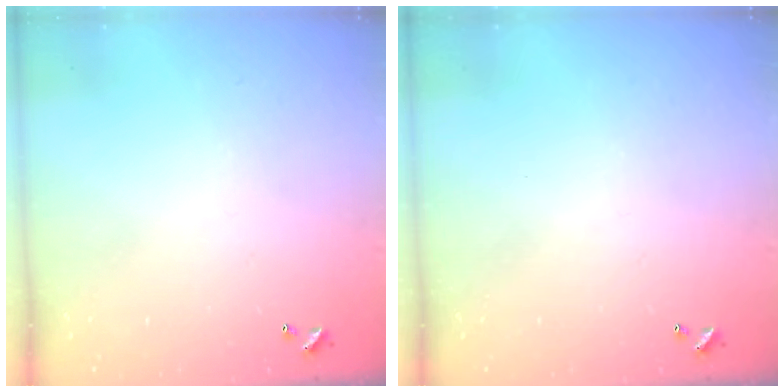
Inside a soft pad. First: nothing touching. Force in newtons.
{"total": 0.0}